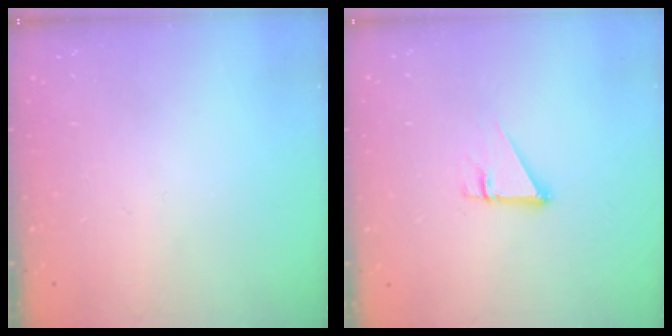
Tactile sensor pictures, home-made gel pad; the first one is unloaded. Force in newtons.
{"total": 2.7, "press": 2.7, "slide": 0.2}